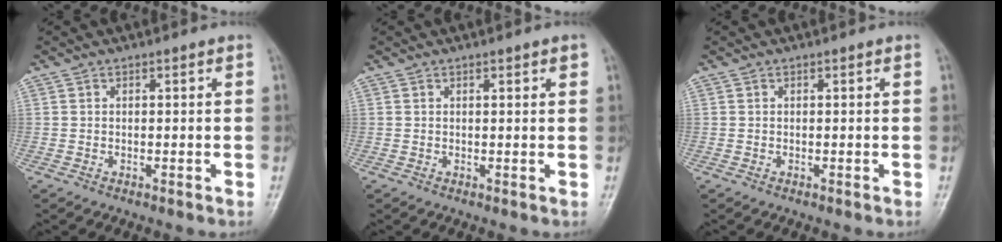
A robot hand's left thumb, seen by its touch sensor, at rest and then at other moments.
{"total": 1.6, "force": [0.9, 0.4, 1.2], "torque": [-0.017, -0.002, 0.012]}
{"total": 0.0}